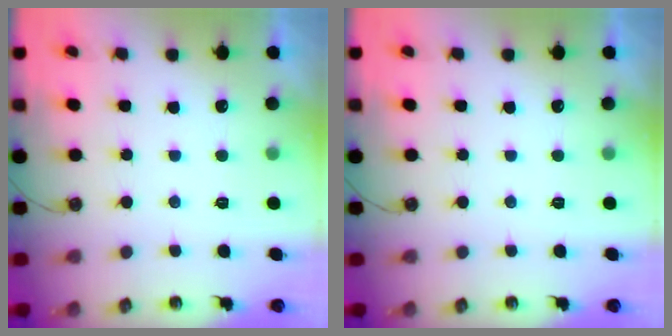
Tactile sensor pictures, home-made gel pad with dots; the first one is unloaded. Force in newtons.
{"total": 0.0}